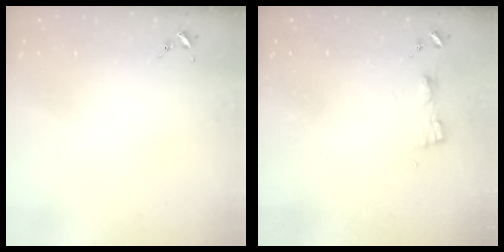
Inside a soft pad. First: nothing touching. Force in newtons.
{"total": 4.0, "press": 3.9, "slide": 0.6}